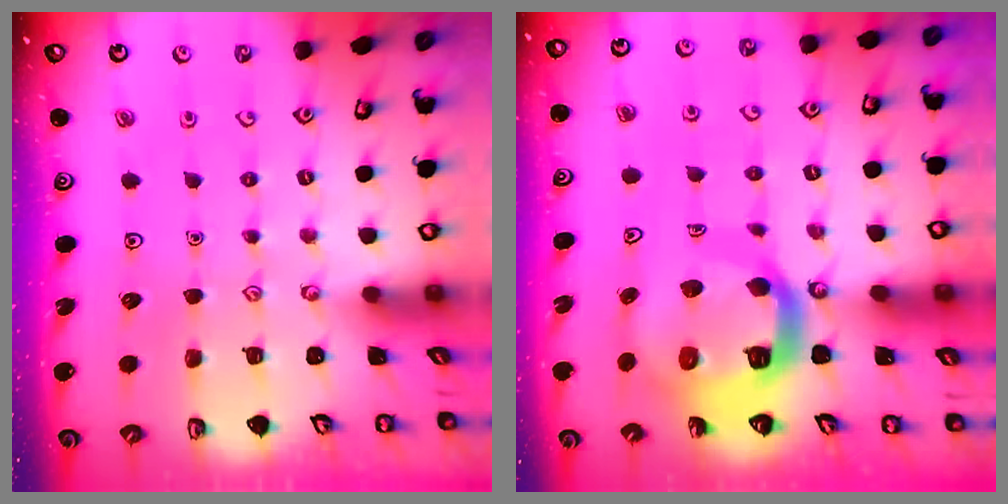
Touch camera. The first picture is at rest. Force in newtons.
{"total": 14.6, "press": 14.4, "slide": 1.8}